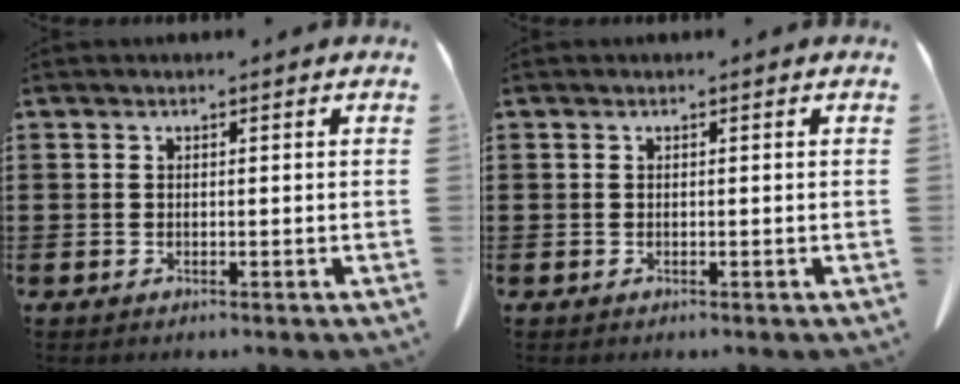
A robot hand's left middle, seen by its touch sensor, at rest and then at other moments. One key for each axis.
{"total": 0.0}